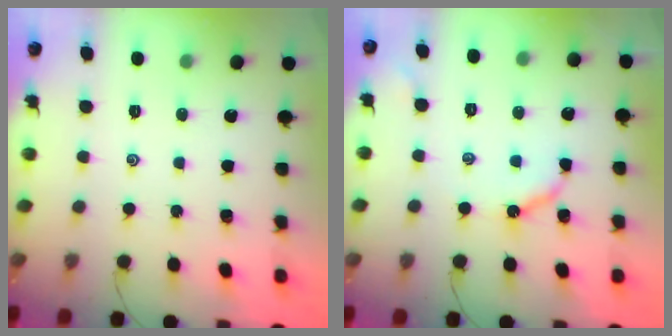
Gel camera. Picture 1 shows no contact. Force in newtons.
{"total": 6.3, "press": 6.3, "slide": 0.4}